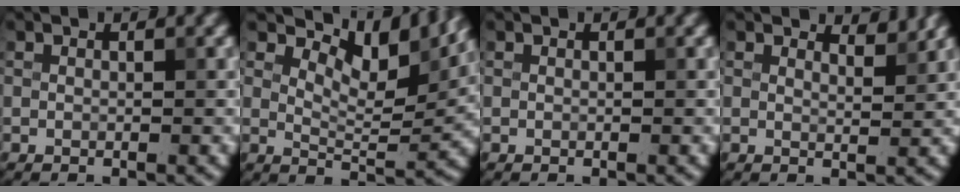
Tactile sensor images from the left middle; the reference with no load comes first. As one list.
[{"total": 7.7, "force": [5.0, 3.2, 4.9], "torque": [-0.070, 0.003, 0.081]}, {"total": 0.0}, {"total": 1.9, "force": [1.9, 0.2, 0.4], "torque": [-0.007, -0.002, 0.020]}]